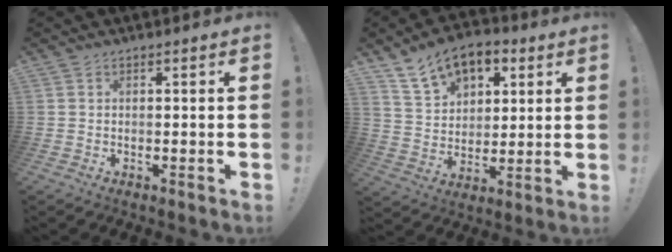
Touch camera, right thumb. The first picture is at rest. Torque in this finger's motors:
{"motor_torque": [1.45, 1.53, 0.77, 0.76, 0.02]}